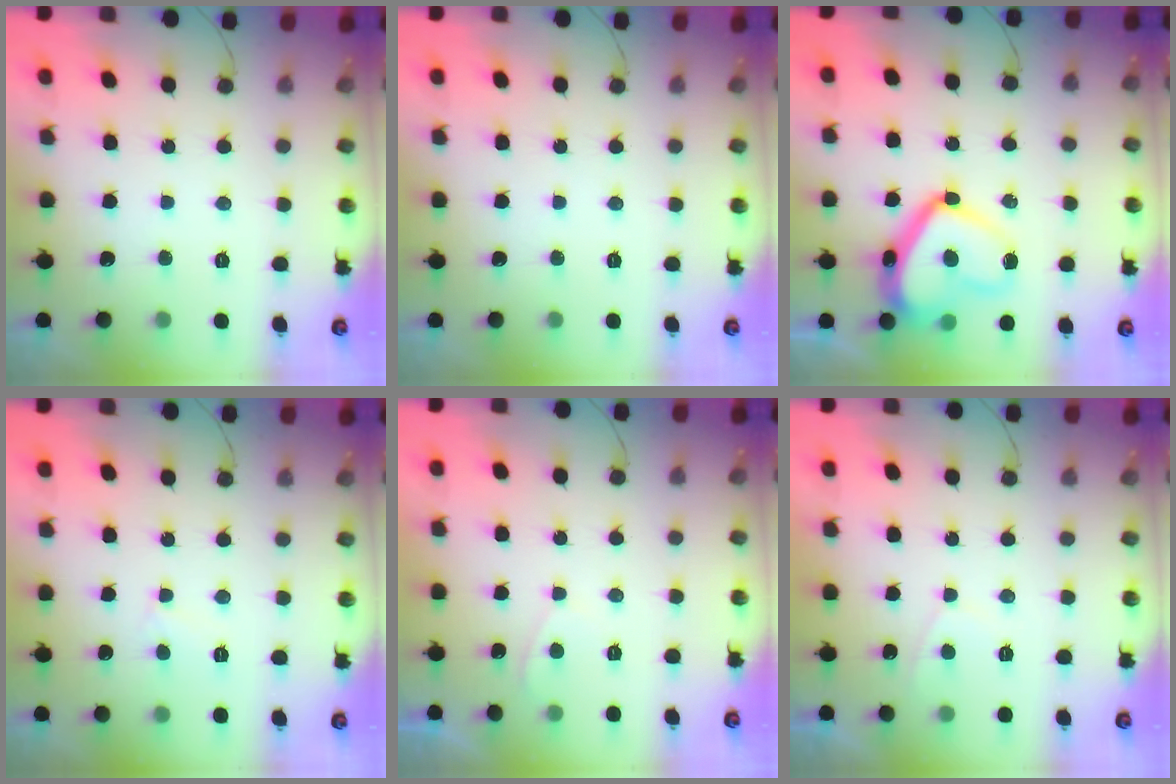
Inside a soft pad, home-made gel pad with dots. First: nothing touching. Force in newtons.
{"total": 0.0}
{"total": 16.7, "press": 16.7, "slide": 1.5}
{"total": 2.0, "press": 2.0, "slide": 0.2}
{"total": 0.7, "press": 0.6, "slide": 0.5}
{"total": 2.5, "press": 2.4, "slide": 0.7}